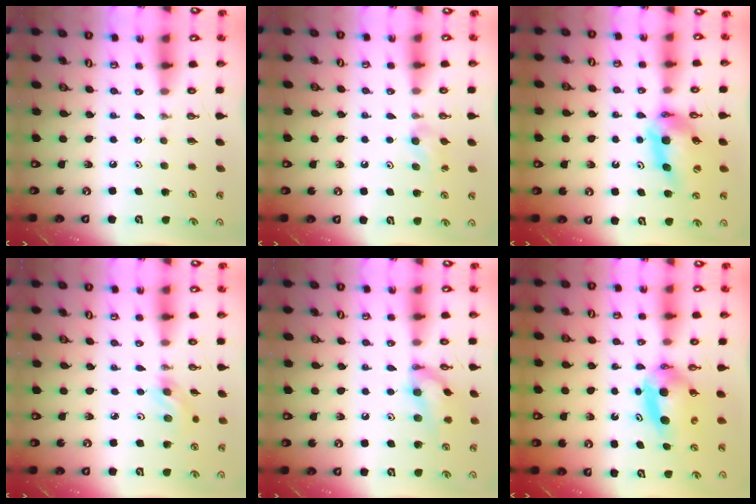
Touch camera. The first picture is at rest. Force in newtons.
{"total": 7.7, "press": 3.9, "slide": 6.6}
{"total": 11.8, "press": 11.7, "slide": 1.2}
{"total": 5.0, "press": 4.5, "slide": 2.2}
{"total": 12.8, "press": 12.8, "slide": 0.6}
{"total": 5.8, "press": 5.5, "slide": 2.1}